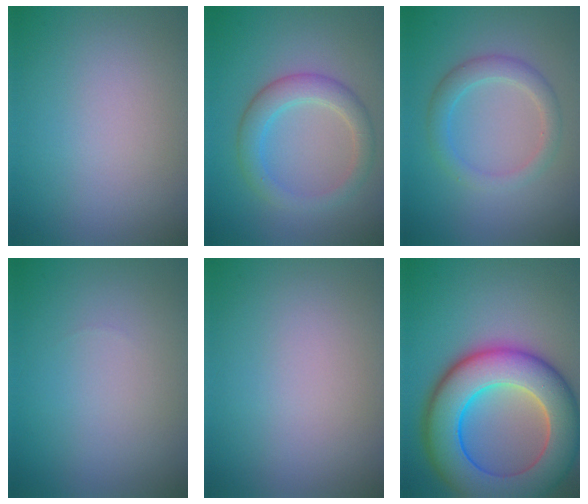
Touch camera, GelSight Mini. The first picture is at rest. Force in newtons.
{"total": 3.6, "press": 3.5, "slide": 0.2}
{"total": 2.7, "press": 2.7, "slide": 0.2}
{"total": 0.0}
{"total": 0.0}
{"total": 12.4, "press": 12.4, "slide": 0.6}